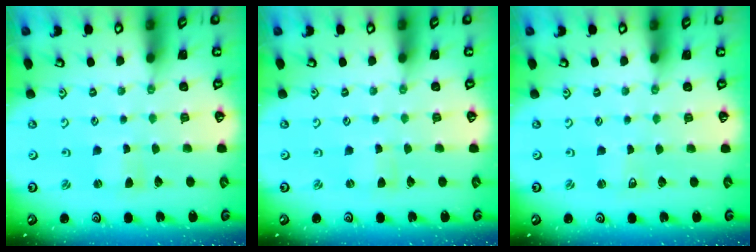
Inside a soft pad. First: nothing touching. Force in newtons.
{"total": 0.9, "press": 0.9, "slide": 0.0}
{"total": 1.2, "press": 1.2, "slide": 0.2}